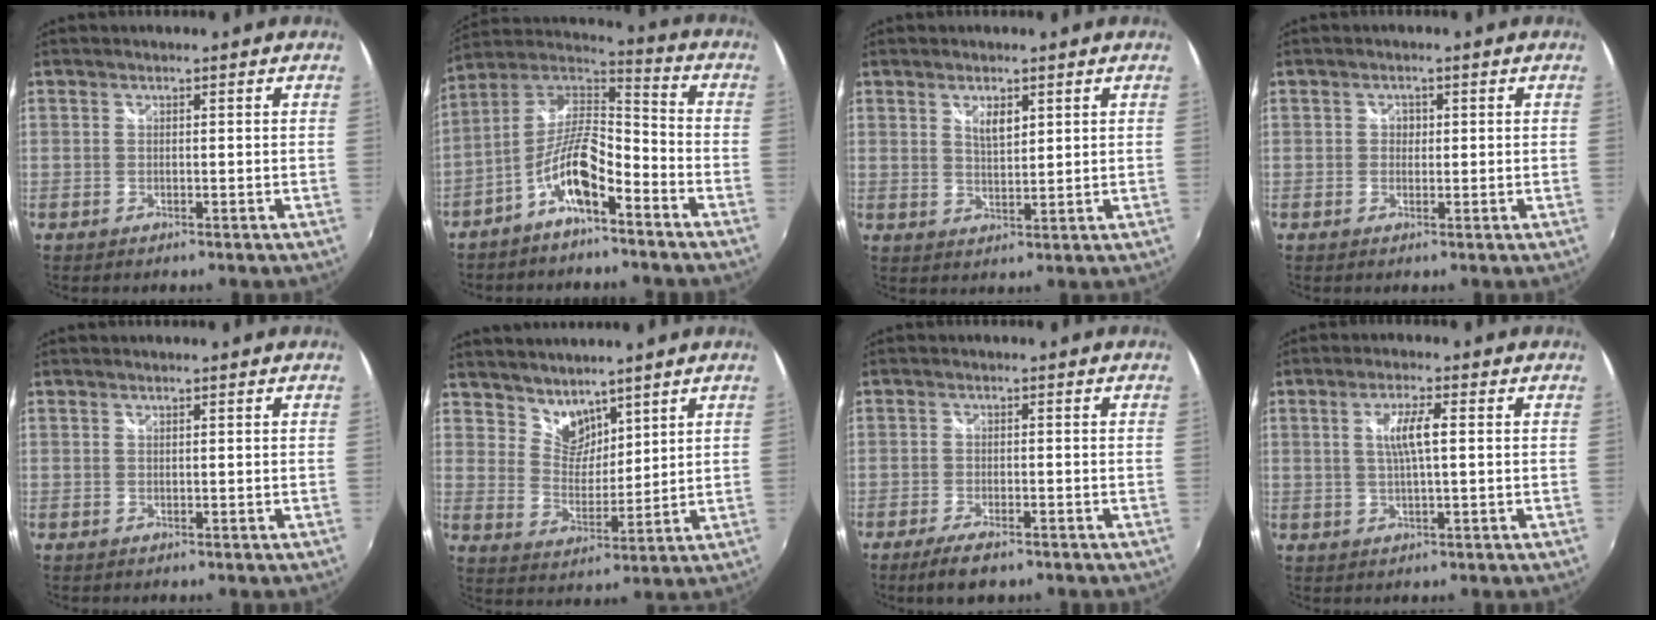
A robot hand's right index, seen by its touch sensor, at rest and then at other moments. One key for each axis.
{"total": 11.6, "fx": -6.2, "fy": 3.7, "fz": 9.1, "tx": -0.192, "ty": 0.014, "tz": -0.116}
{"total": 3.6, "fx": 1.8, "fy": 1.6, "fz": 2.7, "tx": -0.043, "ty": -0.002, "tz": 0.031}
{"total": 1.4, "fx": -0.1, "fy": 1.3, "fz": 0.4, "tx": -0.002, "ty": 0.002, "tz": -0.004}
{"total": 0.0}
{"total": 6.9, "fx": 5.8, "fy": 3.5, "fz": 1.7, "tx": -0.016, "ty": 0.002, "tz": 0.111}
{"total": 5.3, "fx": -3.9, "fy": 1.5, "fz": 3.3, "tx": -0.078, "ty": -0.012, "tz": -0.068}
{"total": 4.8, "fx": 0.7, "fy": 0.5, "fz": 4.7, "tx": -0.089, "ty": 0.000, "tz": 0.014}